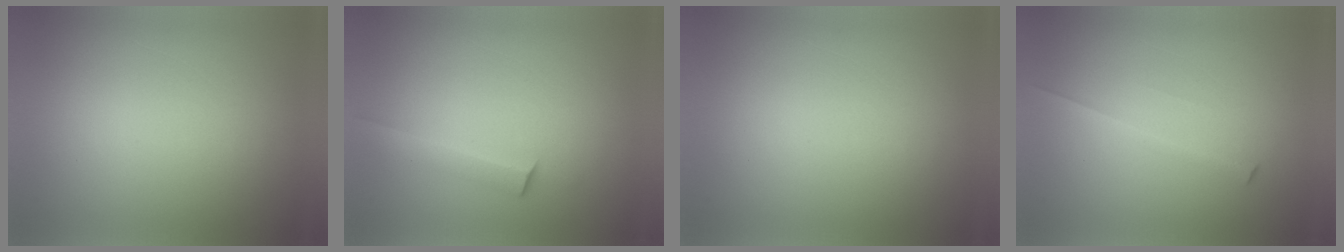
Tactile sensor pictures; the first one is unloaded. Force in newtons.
{"total": 2.5}
{"total": 1.1}
{"total": 1.8}